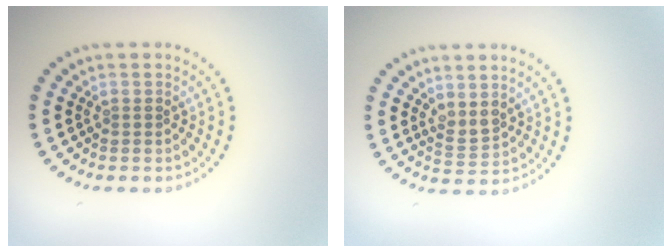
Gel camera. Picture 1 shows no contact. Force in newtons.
{"total": 1.6, "press": 1.4, "slide": 0.9}